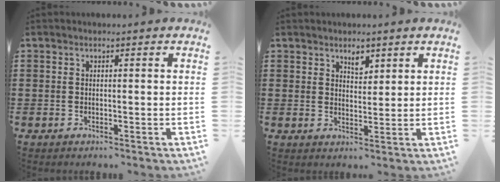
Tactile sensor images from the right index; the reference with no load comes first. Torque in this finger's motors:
{"motor_torque": [0.02, 0.00, 0.02, 0.01]}